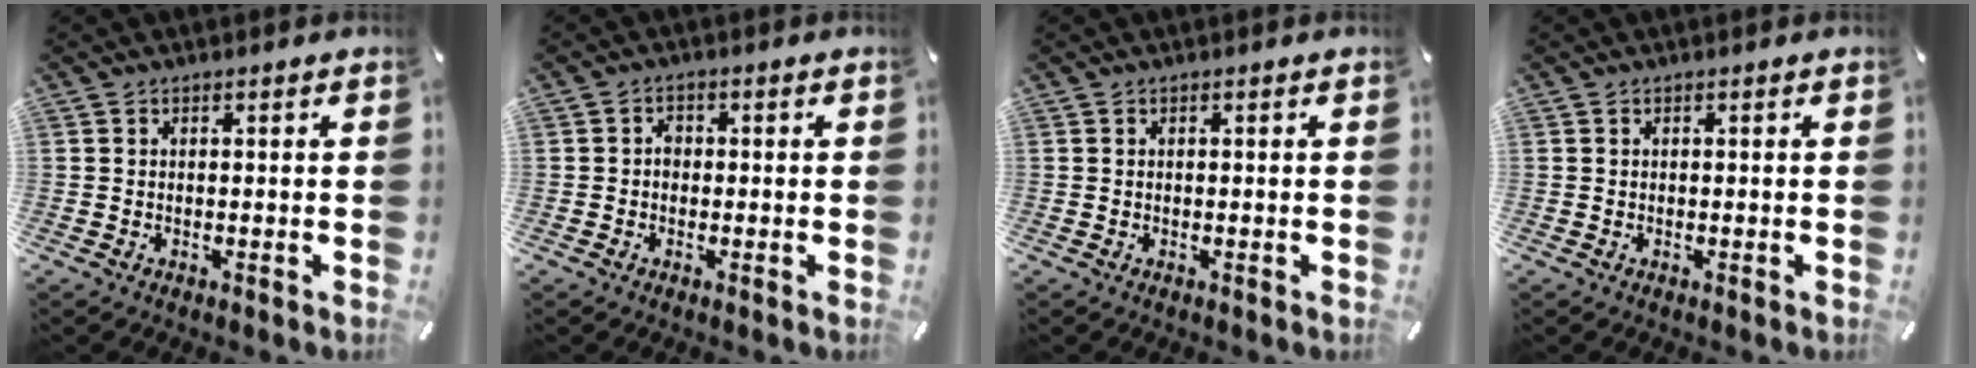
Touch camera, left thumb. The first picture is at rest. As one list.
[{"total": 2.0, "force": [-0.4, 1.7, 1.0], "torque": [-0.019, 0.007, -0.010]}, {"total": 0.0}, {"total": 0.0}]